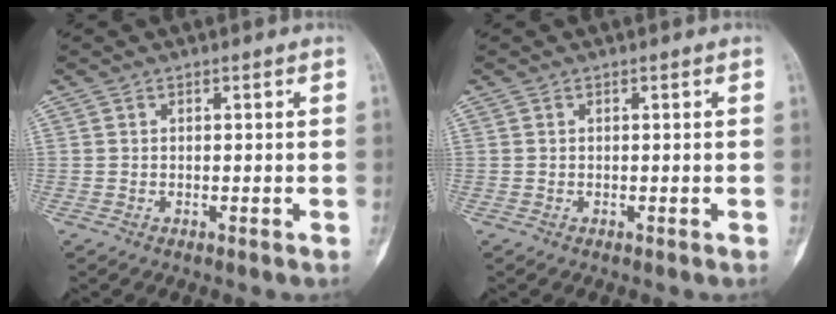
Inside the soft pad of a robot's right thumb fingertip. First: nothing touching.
{"total": 0.0}